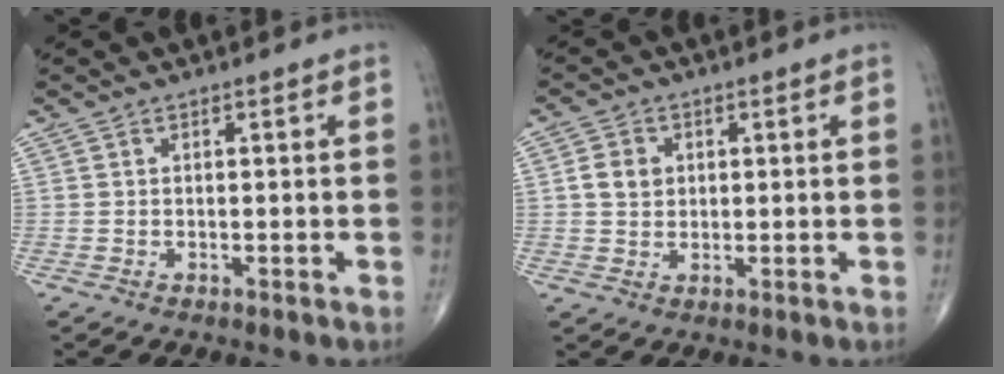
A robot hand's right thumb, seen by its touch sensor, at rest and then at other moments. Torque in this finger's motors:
{"motor_torque": [-0.31, 0.31, 0.24, 0.04, 0.15]}